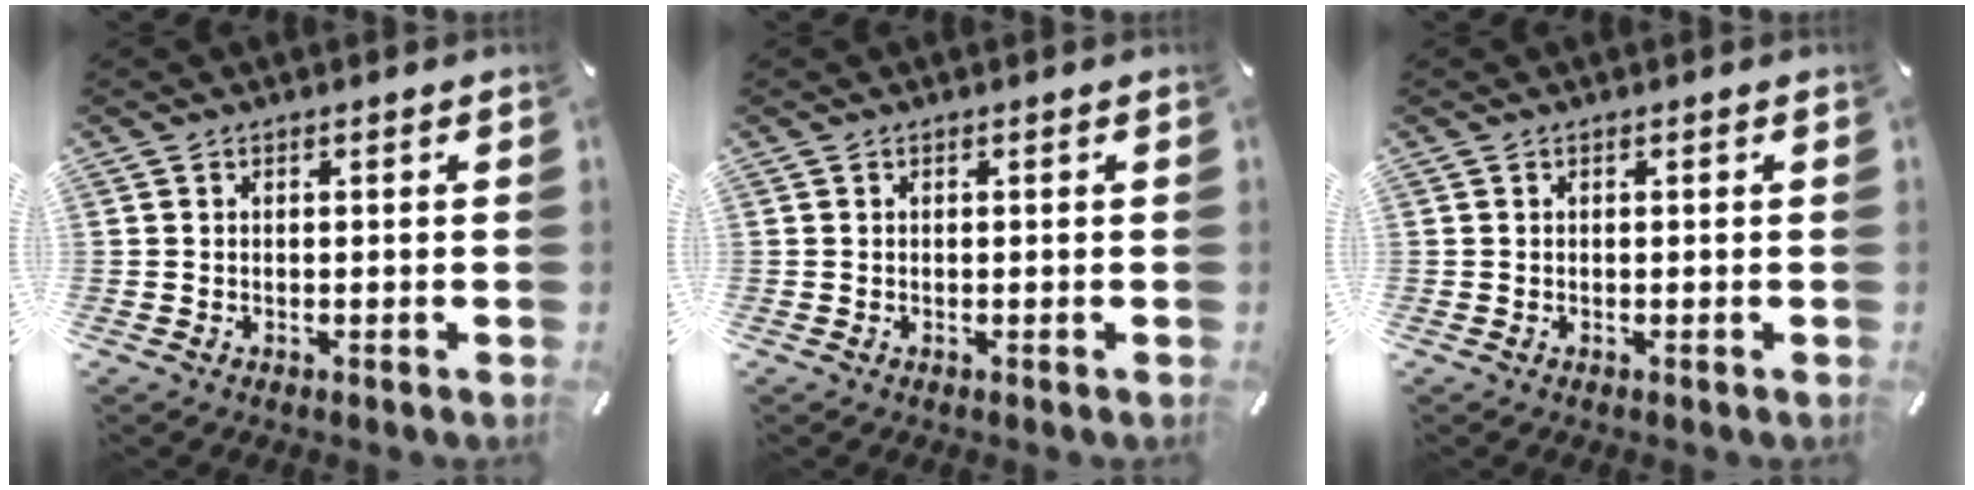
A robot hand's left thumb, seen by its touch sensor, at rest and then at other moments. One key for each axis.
{"total": 0.0}
{"total": 0.0}